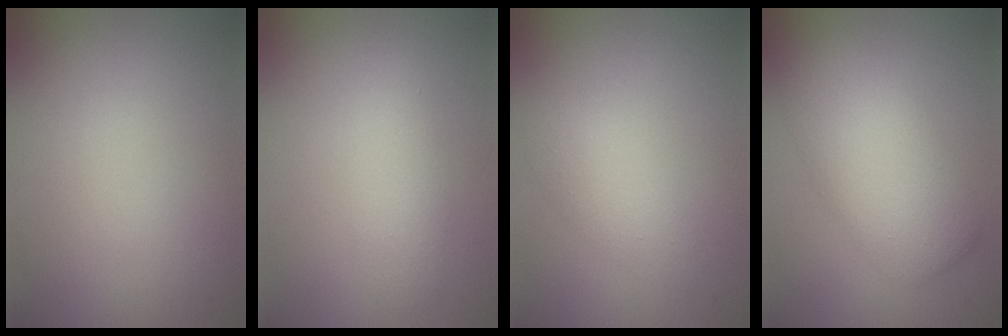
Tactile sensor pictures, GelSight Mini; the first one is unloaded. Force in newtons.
{"total": 2.8, "press": 2.8, "slide": 0.1}
{"total": 2.0, "press": 2.0, "slide": 0.1}
{"total": 6.1, "press": 6.1, "slide": 0.1}